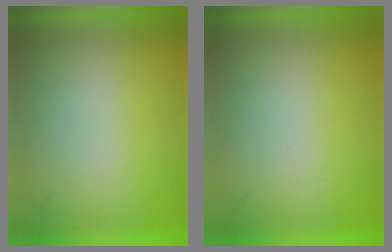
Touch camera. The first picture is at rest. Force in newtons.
{"total": 0.0}